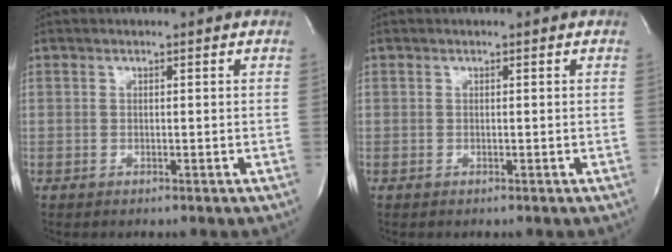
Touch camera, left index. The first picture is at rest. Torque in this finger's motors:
{"motor_torque": [0.00, 0.00, 0.00, 0.00]}